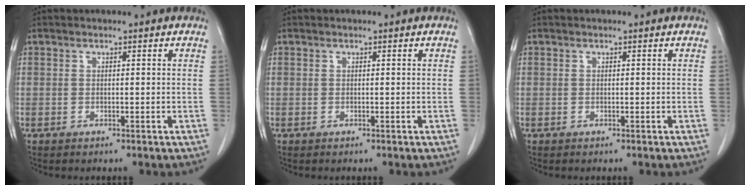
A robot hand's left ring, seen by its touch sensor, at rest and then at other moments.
{"total": 0.0}
{"total": 0.0}